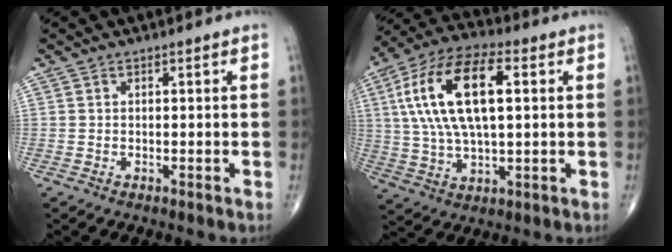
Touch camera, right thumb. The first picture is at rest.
{"total": 18.8, "force": [3.9, 8.5, 16.3], "torque": [-0.319, 0.019, 0.066]}